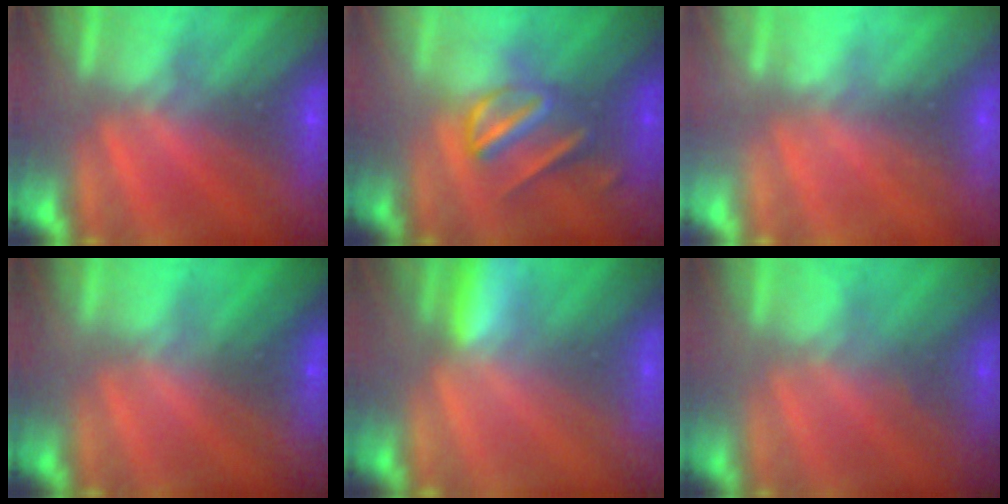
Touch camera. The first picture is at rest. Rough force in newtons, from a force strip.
{"total": 3.0}
{"total": 2.1}
{"total": 1.5}
{"total": 3.3}
{"total": 1.1}